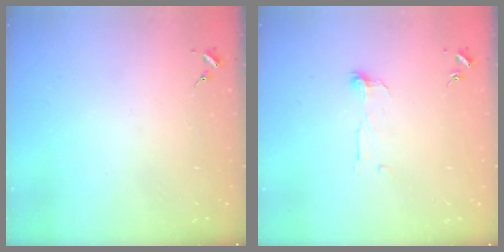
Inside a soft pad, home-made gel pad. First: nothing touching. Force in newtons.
{"total": 5.1, "press": 5.0, "slide": 0.5}